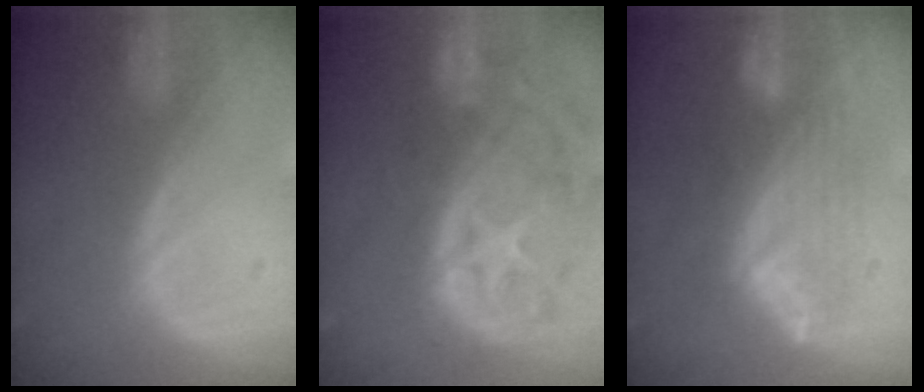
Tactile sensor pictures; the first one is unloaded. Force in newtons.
{"total": 13.7, "press": 11.3, "slide": 7.8}
{"total": 7.1, "press": 6.9, "slide": 1.6}